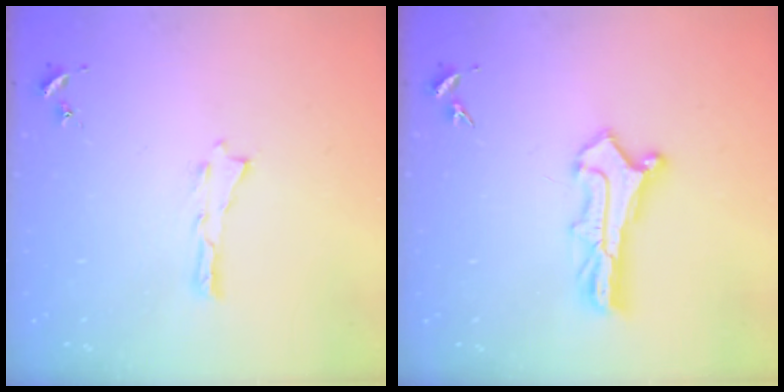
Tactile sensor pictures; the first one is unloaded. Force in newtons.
{"total": 2.9, "press": 2.9, "slide": 0.3}